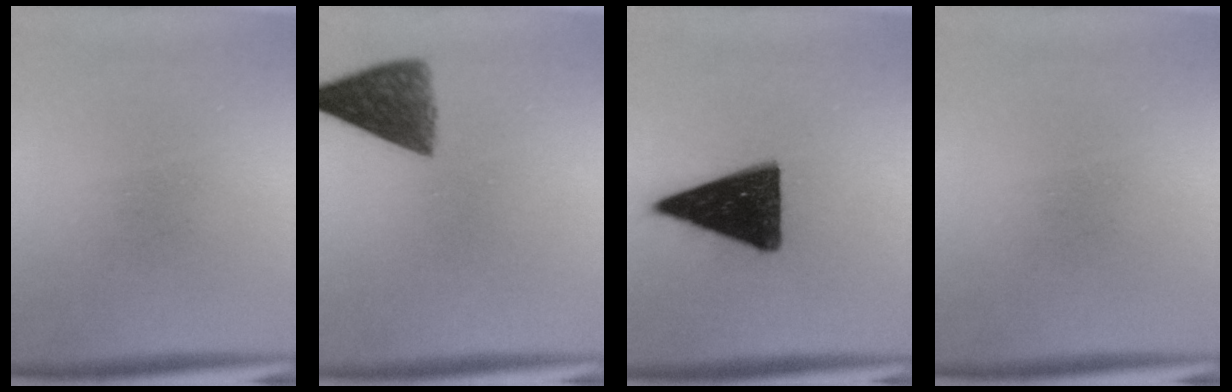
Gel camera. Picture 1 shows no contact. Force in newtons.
{"total": 7.3}
{"total": 15.2}
{"total": 0.0}